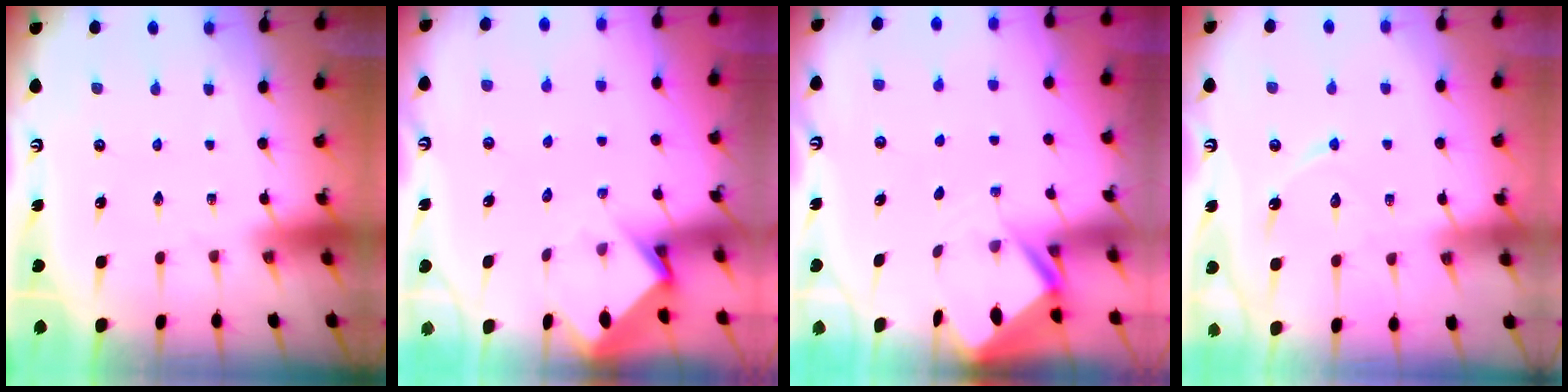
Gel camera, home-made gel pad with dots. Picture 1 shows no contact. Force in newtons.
{"total": 3.7, "press": 3.7, "slide": 0.3}
{"total": 3.0, "press": 3.0, "slide": 0.3}
{"total": 7.0, "press": 7.0, "slide": 0.5}